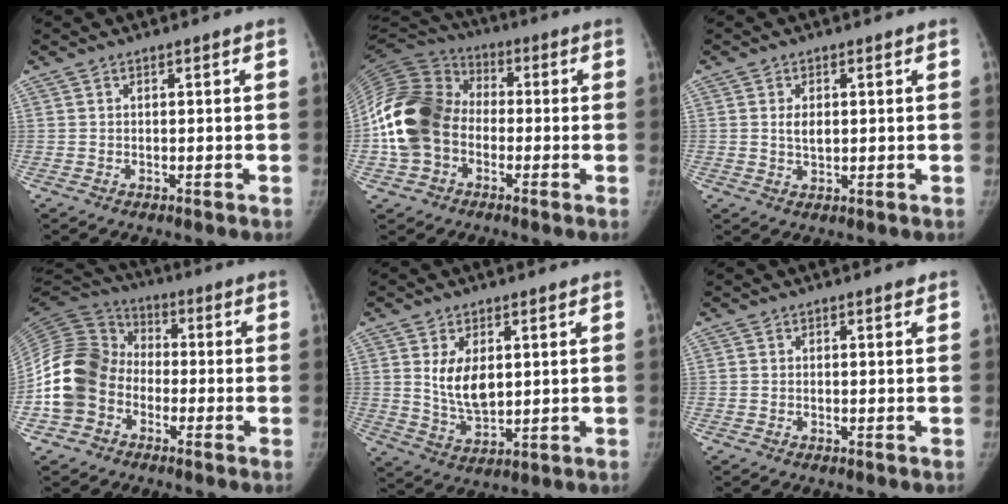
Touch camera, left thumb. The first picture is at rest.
{"total": 17.8, "force": [-2.5, 13.6, 11.2], "torque": [-0.232, 0.036, -0.054]}
{"total": 3.0, "force": [0.6, 1.8, 2.3], "torque": [-0.033, -0.005, 0.013]}
{"total": 15.0, "force": [-4.0, 12.0, 8.1], "torque": [-0.160, 0.048, -0.091]}
{"total": 8.1, "force": [1.9, 4.8, 6.2], "torque": [-0.092, -0.019, 0.047]}
{"total": 0.7, "force": [0.3, 0.4, 0.5], "torque": [-0.005, 0.001, 0.000]}